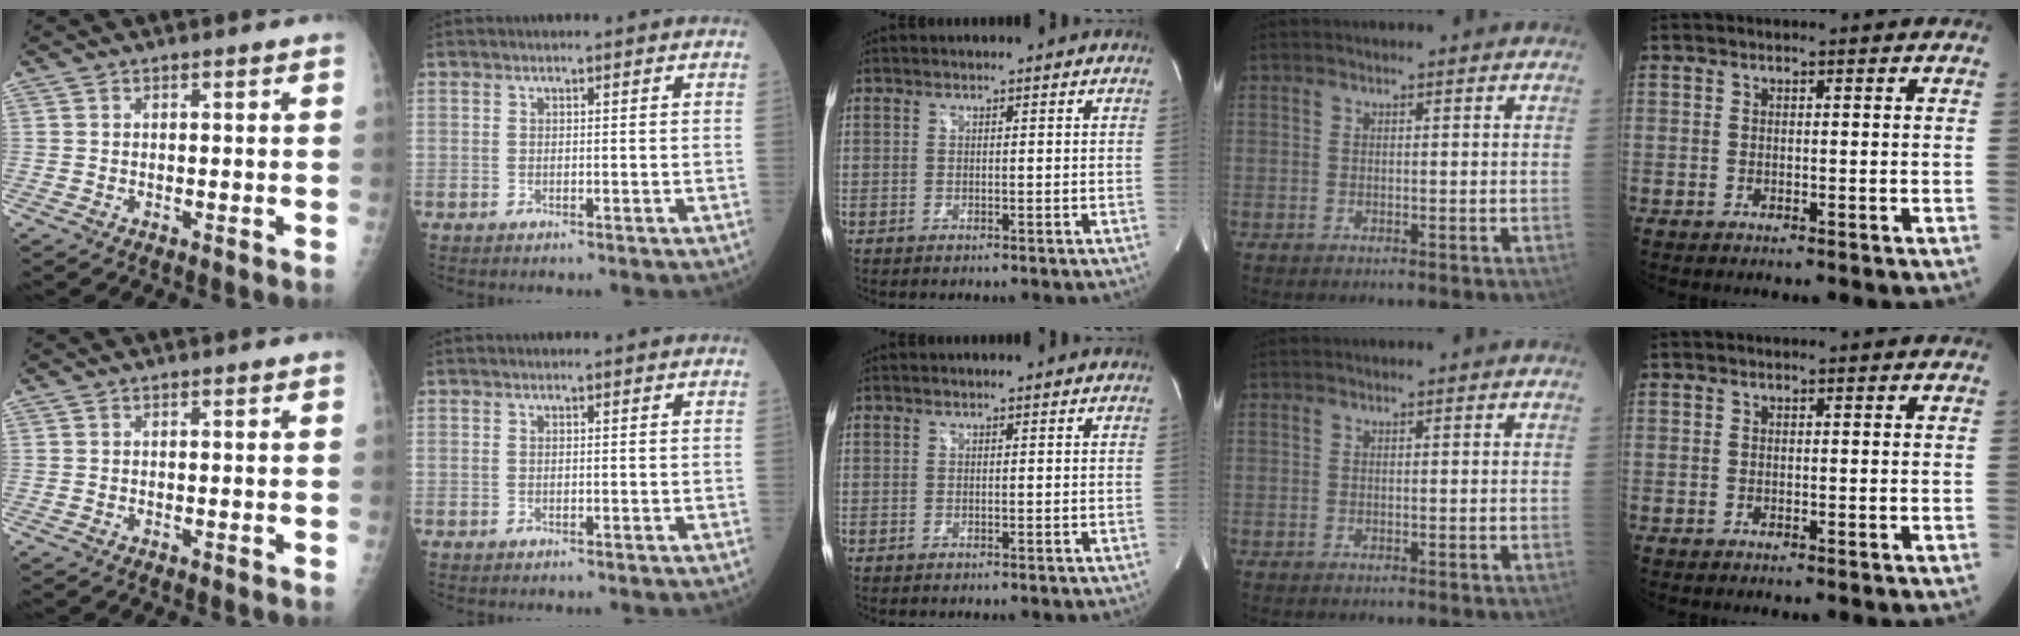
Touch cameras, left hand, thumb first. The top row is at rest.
{}